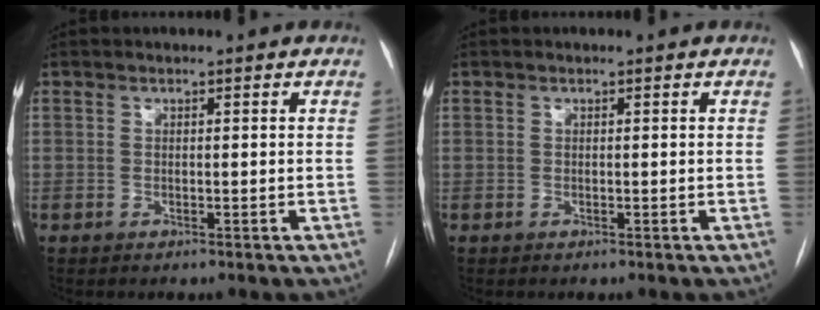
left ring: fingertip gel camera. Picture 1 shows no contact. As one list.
[{"total": 0.0}]